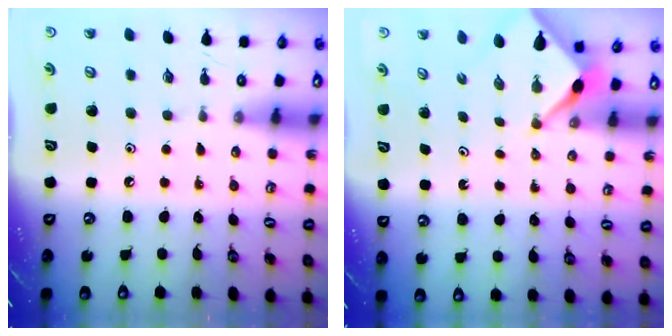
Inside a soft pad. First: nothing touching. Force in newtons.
{"total": 2.4, "press": 2.4, "slide": 0.4}